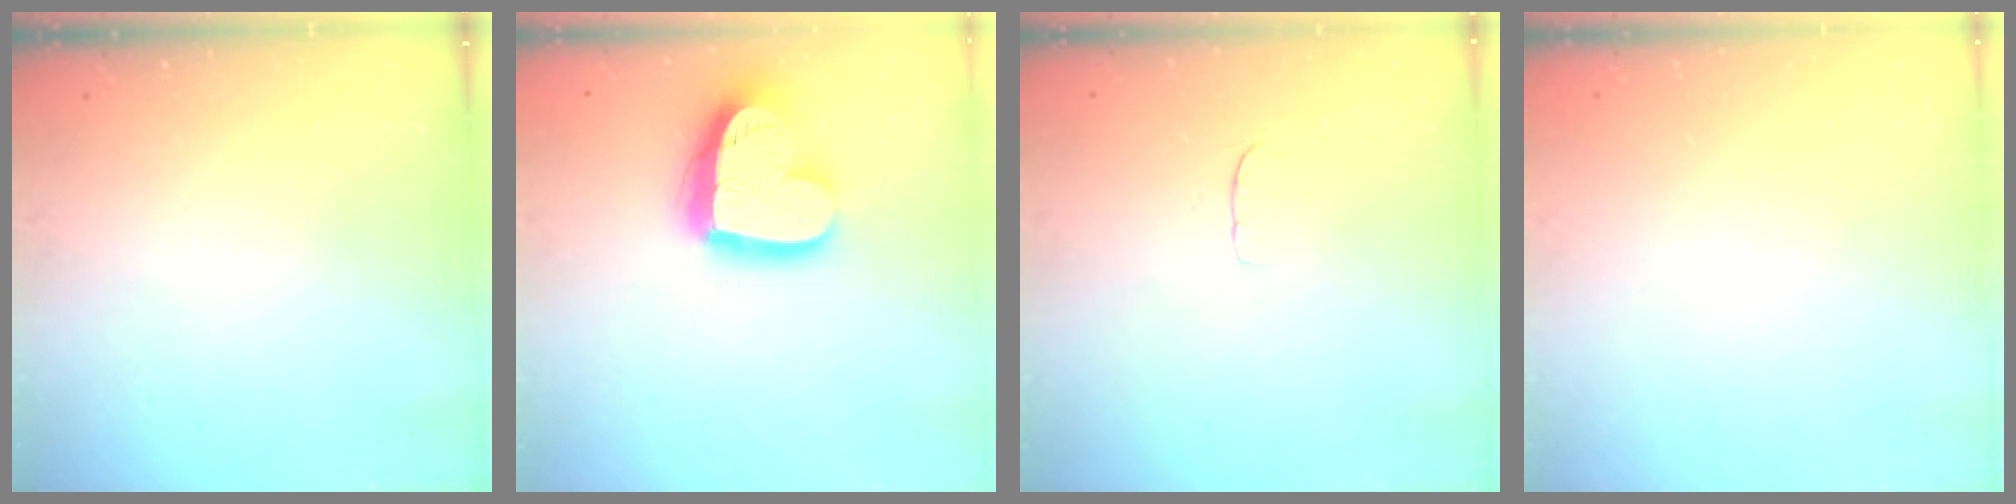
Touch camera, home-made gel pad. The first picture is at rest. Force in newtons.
{"total": 21.4, "press": 21.3, "slide": 2.1}
{"total": 3.2, "press": 3.2, "slide": 0.3}
{"total": 0.0}